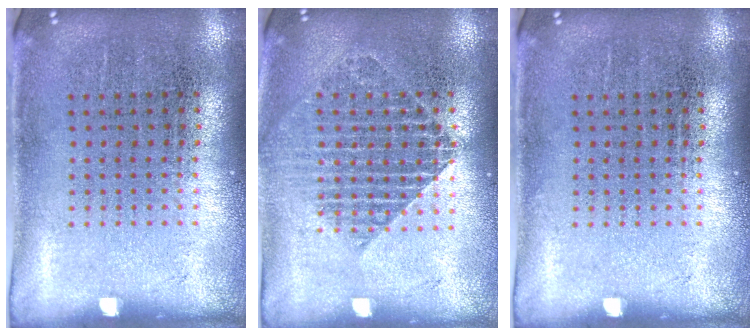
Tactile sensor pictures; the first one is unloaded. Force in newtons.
{"total": 1.6, "press": 1.4, "slide": 0.7}
{"total": 0.0}